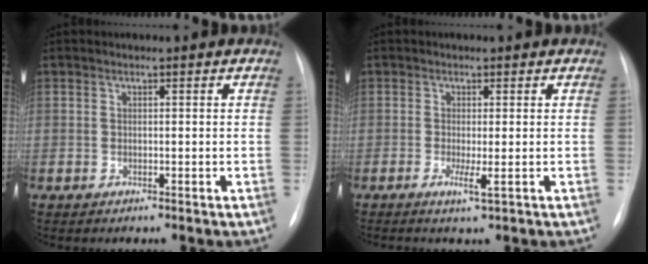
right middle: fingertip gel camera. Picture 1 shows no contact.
{"total": 1.8, "force": [-0.4, -0.4, 1.7], "torque": [-0.032, -0.007, -0.009]}